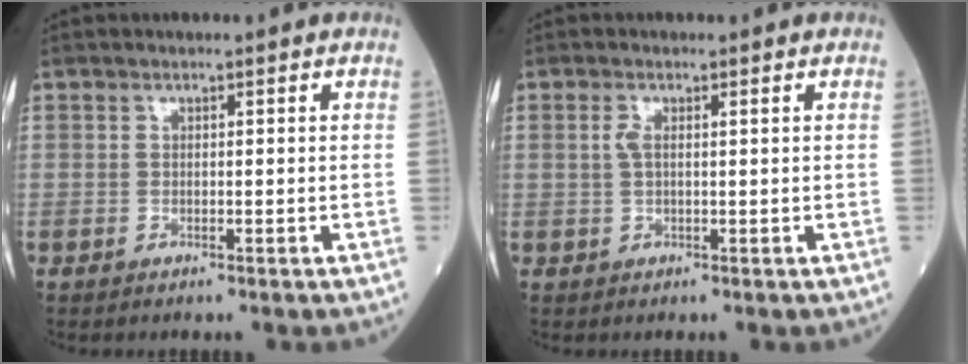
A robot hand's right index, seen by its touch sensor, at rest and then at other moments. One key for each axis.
{"total": 1.6, "fx": 0.4, "fy": 0.4, "fz": 1.5, "tx": -0.040, "ty": 0.007, "tz": 0.008}